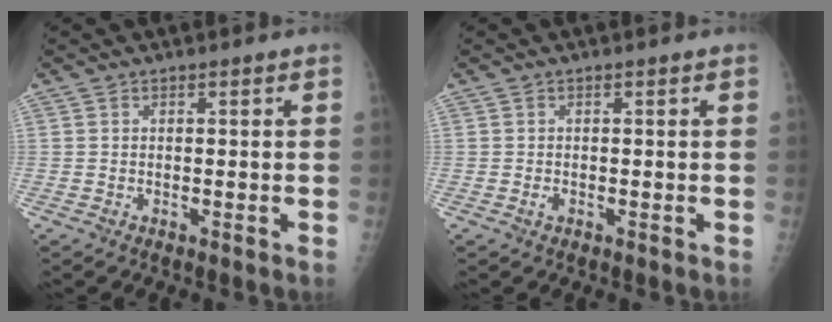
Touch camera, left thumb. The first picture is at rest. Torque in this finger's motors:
{"motor_torque": [0.05, 0.09, 0.30, 0.01, 0.00]}